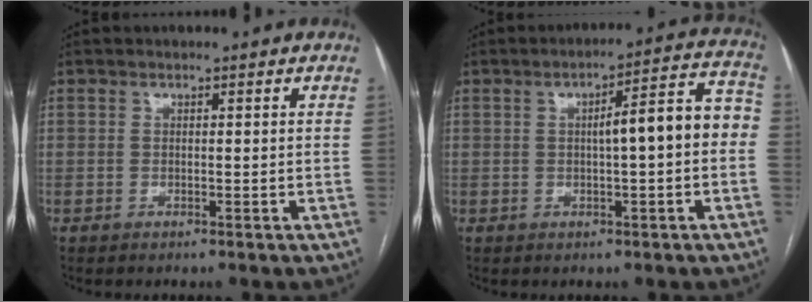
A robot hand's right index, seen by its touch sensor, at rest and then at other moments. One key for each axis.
{"total": 9.1, "fx": -0.3, "fy": 1.3, "fz": 9.0, "tx": -0.120, "ty": 0.037, "tz": -0.005}